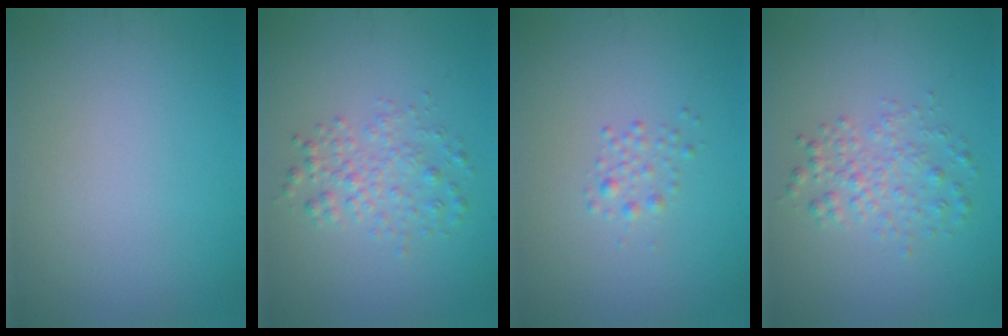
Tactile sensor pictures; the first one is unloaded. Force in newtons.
{"total": 2.5, "press": 2.5, "slide": 0.0}
{"total": 1.1, "press": 1.1, "slide": 0.0}
{"total": 2.5, "press": 2.5, "slide": 0.0}